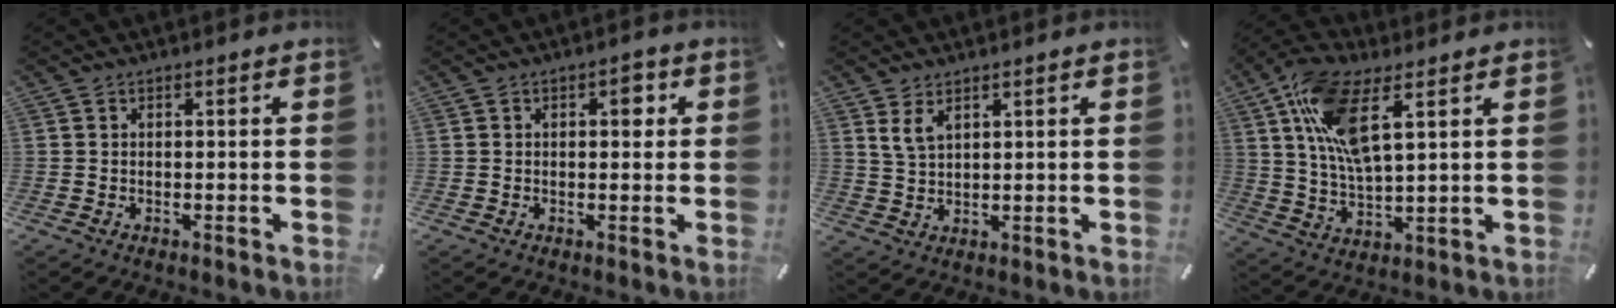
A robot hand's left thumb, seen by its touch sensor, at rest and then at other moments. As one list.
[{"total": 3.2, "force": [0.9, 1.7, 2.5], "torque": [-0.021, -0.004, 0.007]}, {"total": 4.0, "force": [2.5, 2.1, 2.4], "torque": [-0.052, 0.001, 0.047]}, {"total": 13.6, "force": [6.5, 4.9, 10.9], "torque": [-0.246, -0.017, 0.115]}]